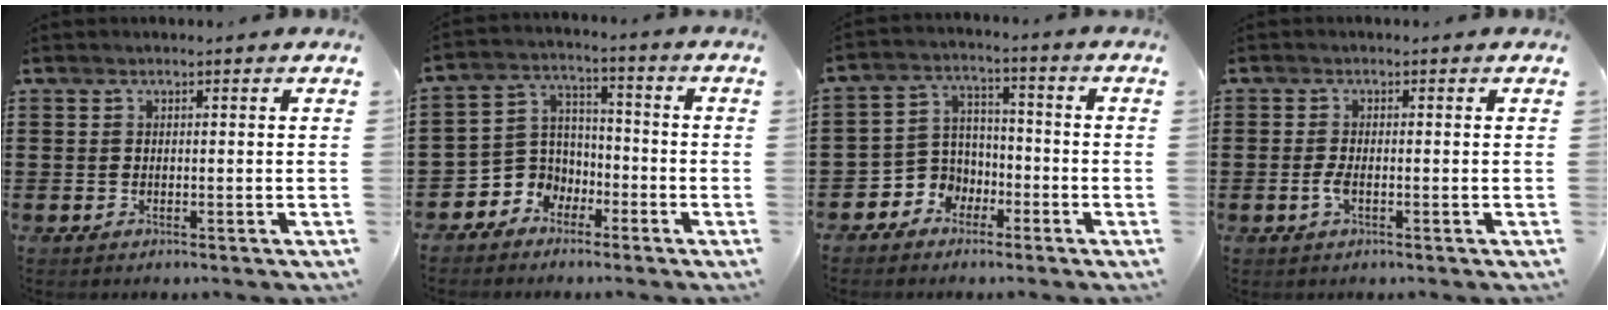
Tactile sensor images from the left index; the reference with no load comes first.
{"total": 5.9, "force": [-3.4, 4.8, 0.3], "torque": [-0.041, 0.004, -0.073]}
{"total": 5.6, "force": [-3.1, 4.7, 0.7], "torque": [-0.040, 0.005, -0.064]}
{"total": 1.8, "force": [-0.5, 0.5, 1.7], "torque": [-0.039, -0.003, -0.011]}